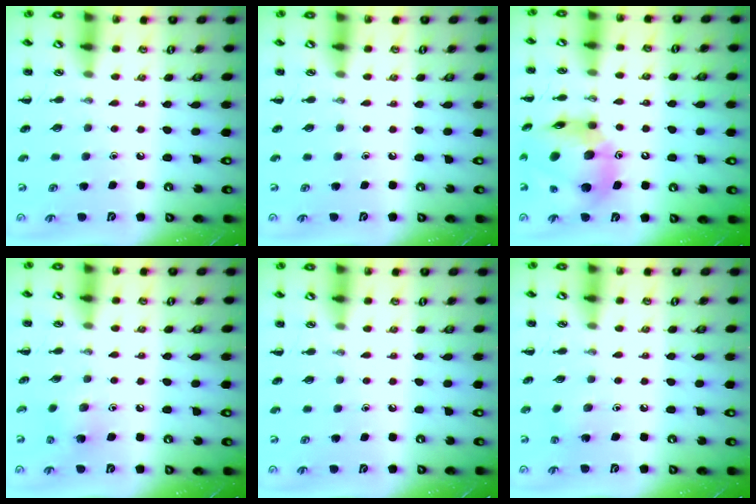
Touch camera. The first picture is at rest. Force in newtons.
{"total": 0.0}
{"total": 17.2, "press": 16.4, "slide": 5.1}
{"total": 5.6, "press": 5.4, "slide": 1.4}
{"total": 0.0}
{"total": 3.8, "press": 3.7, "slide": 1.0}